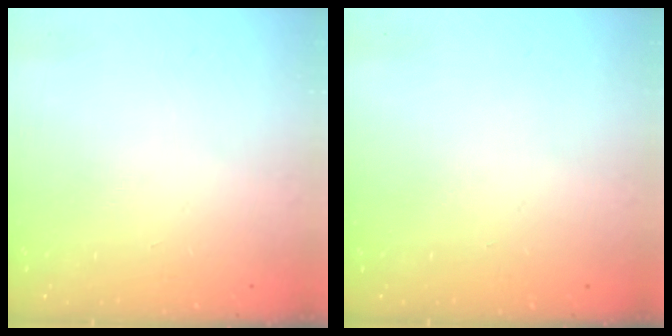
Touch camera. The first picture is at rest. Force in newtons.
{"total": 0.0}